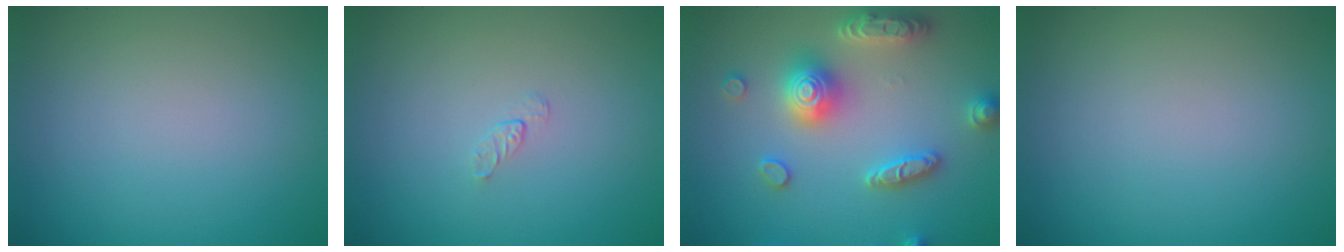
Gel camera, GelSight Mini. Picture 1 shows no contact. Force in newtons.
{"total": 0.5, "press": 0.3, "slide": 0.4}
{"total": 5.4, "press": 5.3, "slide": 0.9}
{"total": 0.0}